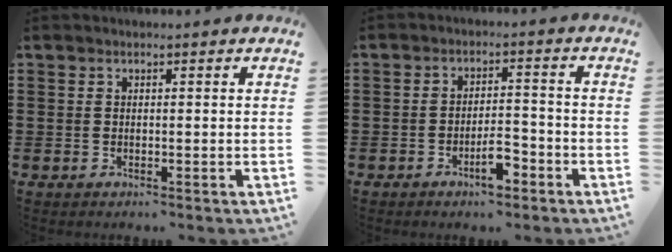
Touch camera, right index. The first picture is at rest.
{"total": 5.0, "force": [-2.9, 1.7, 3.7], "torque": [-0.065, 0.009, -0.054]}